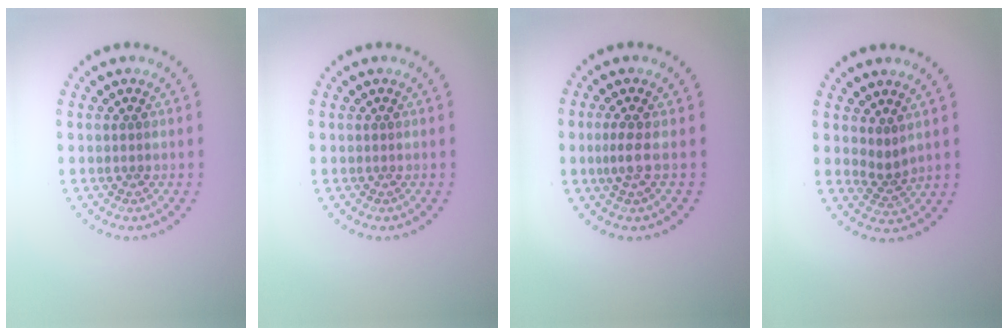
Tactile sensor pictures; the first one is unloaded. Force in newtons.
{"total": 0.0}
{"total": 1.5, "press": 1.2, "slide": 0.9}
{"total": 1.8, "press": 1.2, "slide": 1.4}